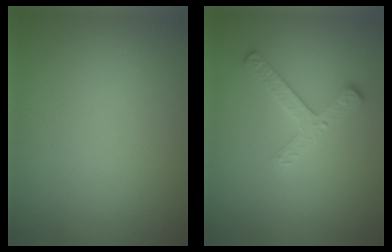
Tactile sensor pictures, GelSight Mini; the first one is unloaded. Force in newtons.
{"total": 2.5, "press": 2.4, "slide": 0.8}